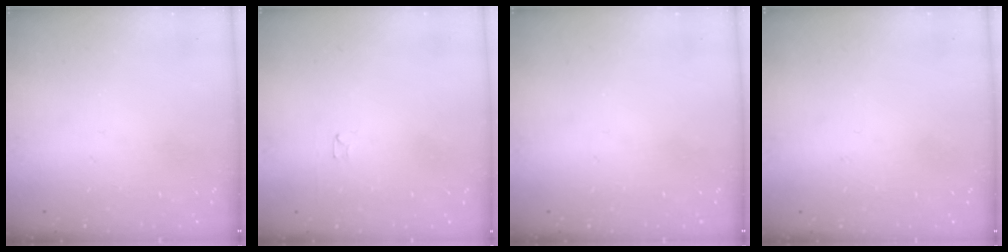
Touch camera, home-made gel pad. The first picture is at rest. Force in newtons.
{"total": 1.2, "press": 1.2, "slide": 0.0}
{"total": 0.0}
{"total": 1.6, "press": 1.6, "slide": 0.0}